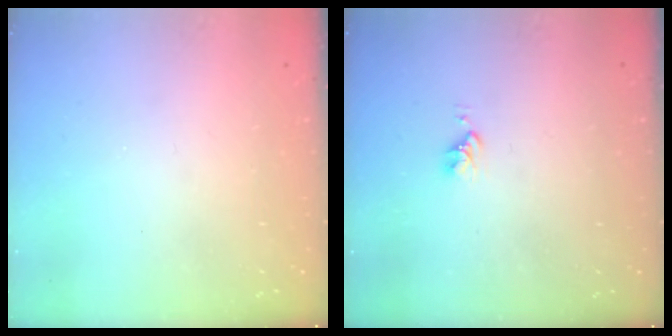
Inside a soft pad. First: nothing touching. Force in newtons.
{"total": 2.8, "press": 2.8, "slide": 0.4}